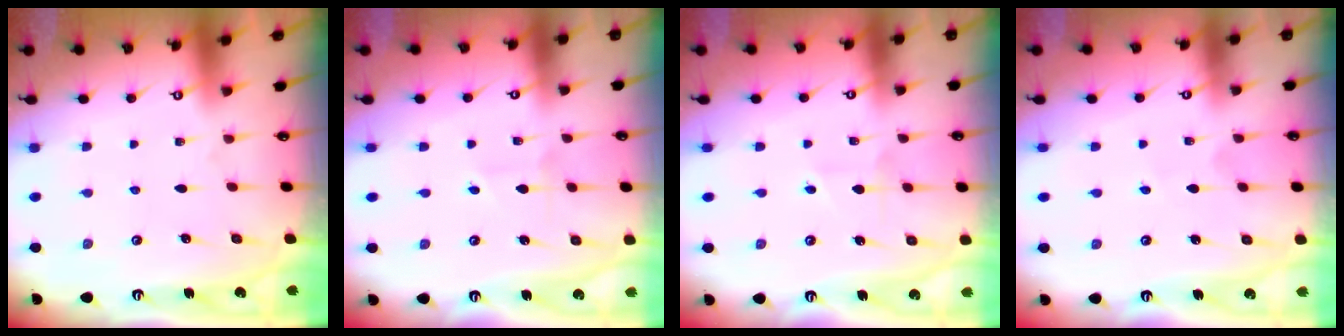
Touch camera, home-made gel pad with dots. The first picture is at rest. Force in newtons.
{"total": 2.3, "press": 2.3, "slide": 0.3}
{"total": 3.4, "press": 3.2, "slide": 1.1}
{"total": 2.7, "press": 2.7, "slide": 0.3}